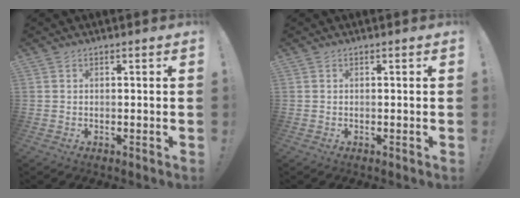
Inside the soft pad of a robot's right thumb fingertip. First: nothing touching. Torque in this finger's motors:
{"motor_torque": [0.00, 0.00, 0.00, 0.00, 0.00]}